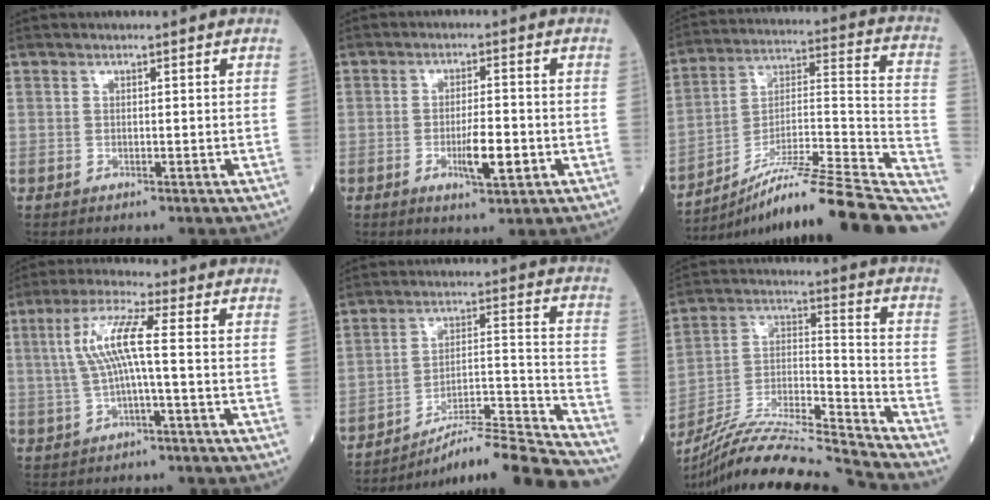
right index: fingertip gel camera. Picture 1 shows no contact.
{"total": 5.5, "force": [-1.7, 0.9, 5.1], "torque": [-0.090, -0.004, -0.021]}
{"total": 25.8, "force": [-20.7, 1.0, 15.4], "torque": [-0.174, 0.008, -0.320]}
{"total": 7.3, "force": [0.5, 0.4, 7.3], "torque": [-0.152, 0.022, 0.011]}
{"total": 20.5, "force": [-19.0, -0.6, 7.6], "torque": [-0.089, 0.019, -0.281]}
{"total": 22.1, "force": [-20.6, -1.3, 8.1], "torque": [-0.171, -0.016, -0.351]}